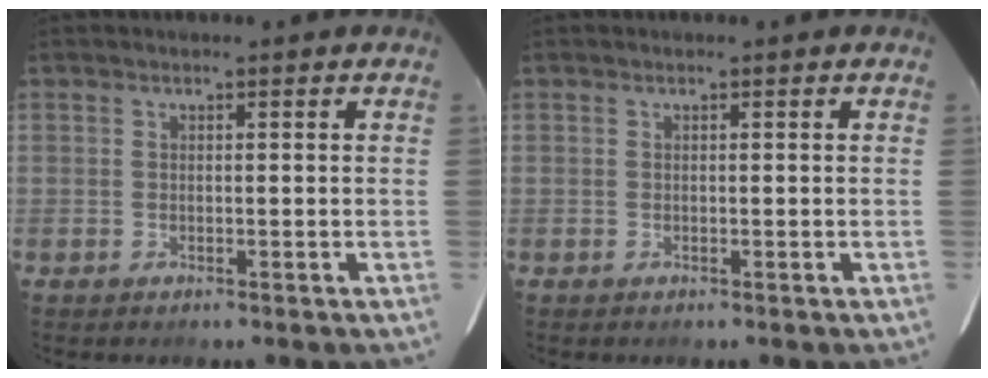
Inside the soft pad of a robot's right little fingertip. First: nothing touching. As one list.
[{"total": 0.0}]